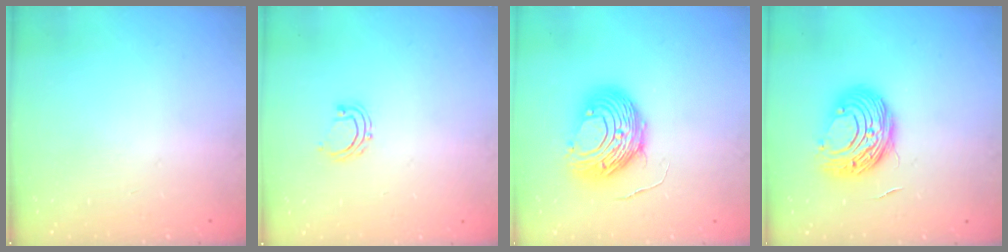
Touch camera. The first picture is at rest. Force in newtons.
{"total": 5.1, "press": 5.1, "slide": 0.7}
{"total": 11.0, "press": 11.0, "slide": 1.0}
{"total": 10.5, "press": 10.5, "slide": 0.9}